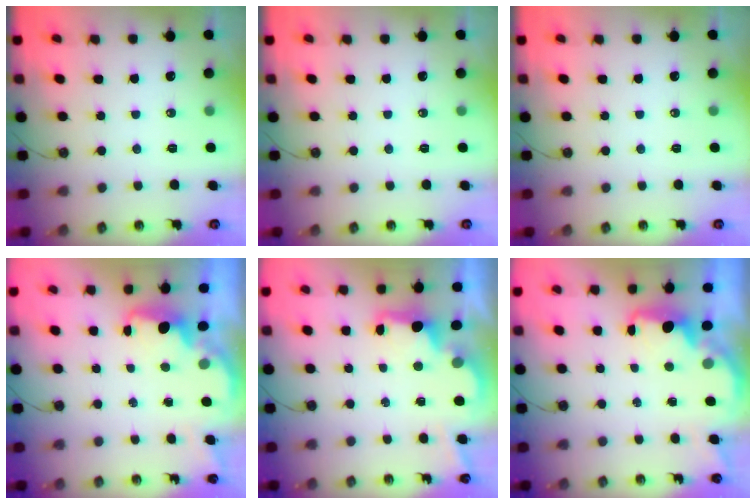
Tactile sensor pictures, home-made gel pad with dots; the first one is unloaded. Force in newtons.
{"total": 0.0}
{"total": 0.0}
{"total": 2.0, "press": 1.8, "slide": 0.8}
{"total": 2.5, "press": 2.4, "slide": 0.8}
{"total": 2.4, "press": 2.2, "slide": 0.8}